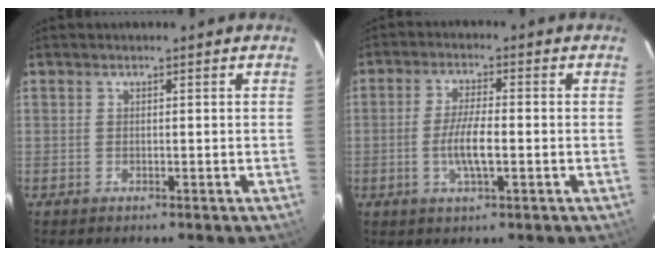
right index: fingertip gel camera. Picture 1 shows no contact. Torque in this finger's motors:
{"motor_torque": [0.79, -0.67, 0.57, 0.07]}